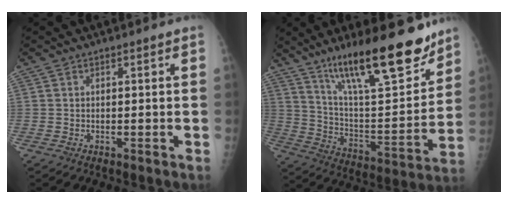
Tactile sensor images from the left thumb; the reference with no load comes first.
{"total": 24.0, "force": [16.7, 6.0, 16.2], "torque": [-0.230, -0.081, 0.282]}